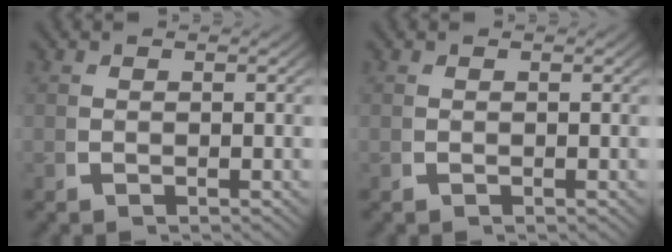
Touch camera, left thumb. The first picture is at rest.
{"total": 0.0}